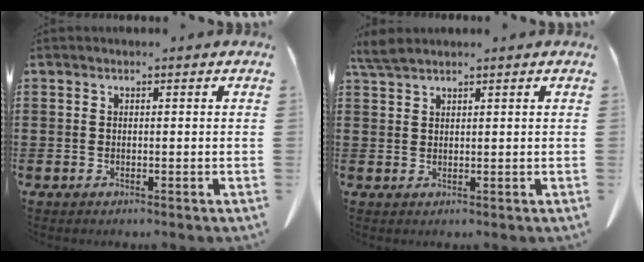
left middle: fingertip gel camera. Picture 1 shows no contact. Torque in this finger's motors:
{"motor_torque": [0.05, -0.04, 0.08, 0.07]}